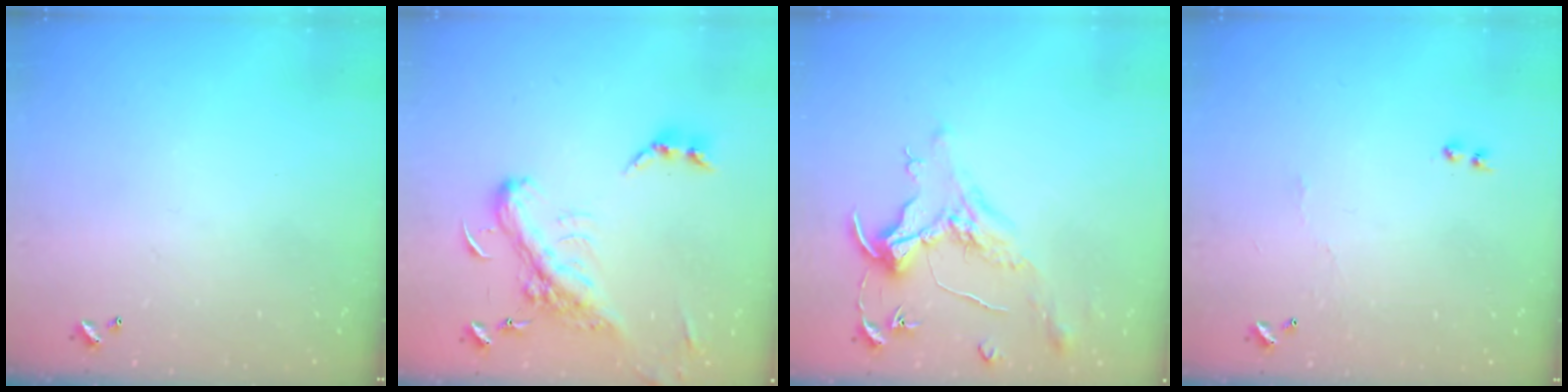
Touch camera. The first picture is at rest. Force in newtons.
{"total": 7.1, "press": 6.9, "slide": 1.4}
{"total": 1.6, "press": 1.4, "slide": 0.7}
{"total": 3.0, "press": 2.9, "slide": 0.6}